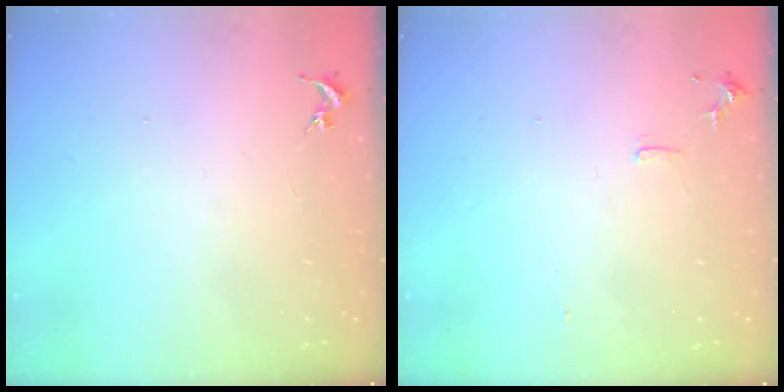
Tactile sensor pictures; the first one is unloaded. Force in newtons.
{"total": 7.4, "press": 7.3, "slide": 0.8}